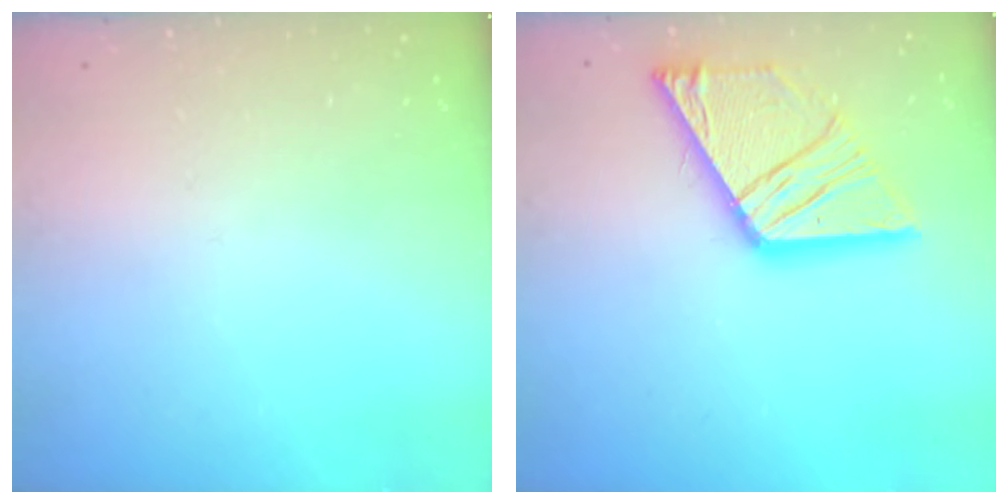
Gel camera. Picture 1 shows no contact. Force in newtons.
{"total": 18.9, "press": 18.8, "slide": 1.9}